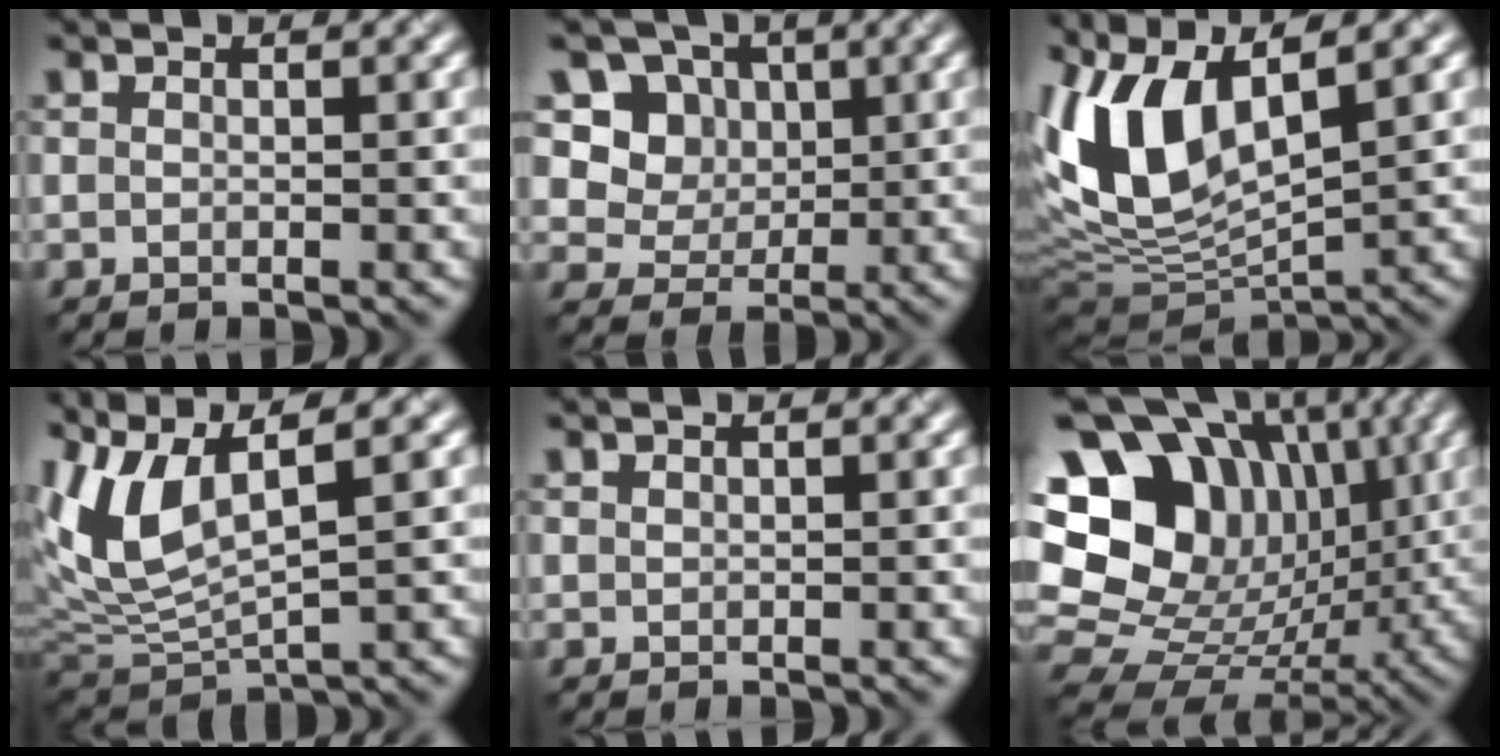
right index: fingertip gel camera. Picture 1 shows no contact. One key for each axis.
{"total": 9.5, "fx": 4.7, "fy": 7.5, "fz": 3.3, "tx": -0.077, "ty": 0.018, "tz": 0.072}
{"total": 10.9, "fx": 3.7, "fy": 4.9, "fz": 9.0, "tx": -0.217, "ty": 0.011, "tz": 0.069}
{"total": 7.7, "fx": 3.6, "fy": 2.8, "fz": 6.1, "tx": -0.150, "ty": 0.011, "tz": 0.074}
{"total": 0.7, "fx": 0.5, "fy": -0.1, "fz": -0.4, "tx": 0.008, "ty": 0.008, "tz": 0.011}
{"total": 18.6, "fx": 5.4, "fy": 15.1, "fz": 9.6, "tx": -0.191, "ty": 0.059, "tz": 0.095}